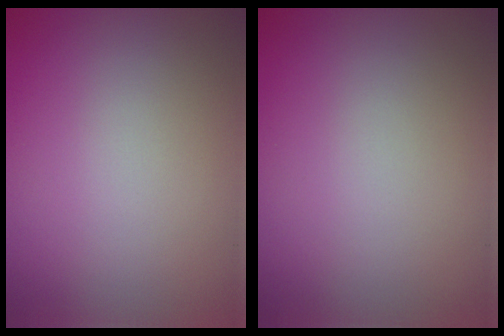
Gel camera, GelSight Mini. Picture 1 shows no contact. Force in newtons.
{"total": 0.0}